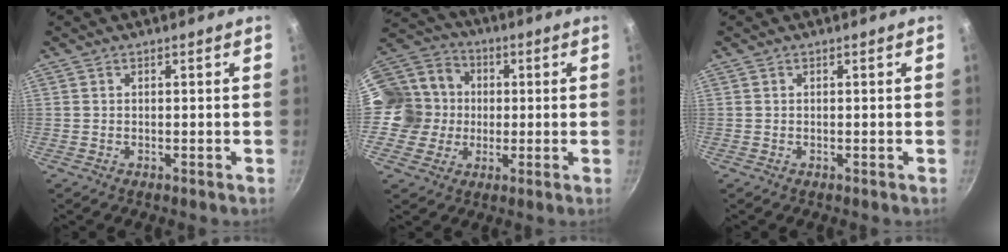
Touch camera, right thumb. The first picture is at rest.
{"total": 13.2, "force": [0.0, 12.5, 4.3], "torque": [-0.051, 0.031, -0.011]}
{"total": 0.0}